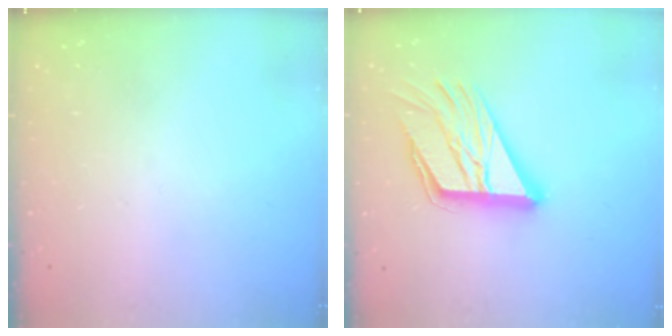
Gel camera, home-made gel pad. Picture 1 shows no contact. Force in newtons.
{"total": 17.7, "press": 17.6, "slide": 1.9}